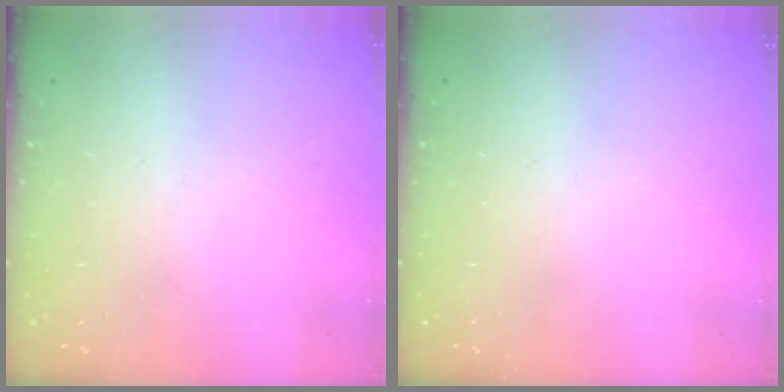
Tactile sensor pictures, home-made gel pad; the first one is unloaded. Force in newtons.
{"total": 0.0}